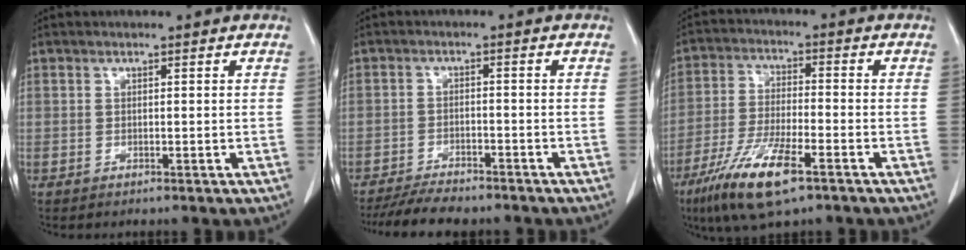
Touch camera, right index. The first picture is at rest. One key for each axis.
{"total": 7.7, "fx": -6.9, "fy": 1.6, "fz": 3.0, "tx": -0.044, "ty": -0.015, "tz": -0.110}
{"total": 11.8, "fx": -7.0, "fy": 2.1, "fz": 9.2, "tx": -0.188, "ty": -0.023, "tz": -0.124}